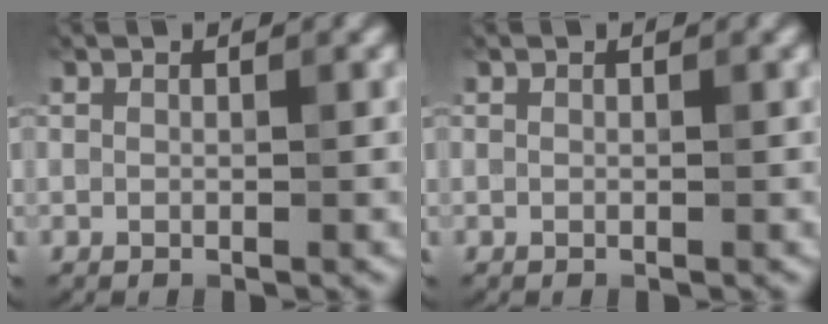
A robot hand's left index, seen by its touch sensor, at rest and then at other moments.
{"total": 0.0}